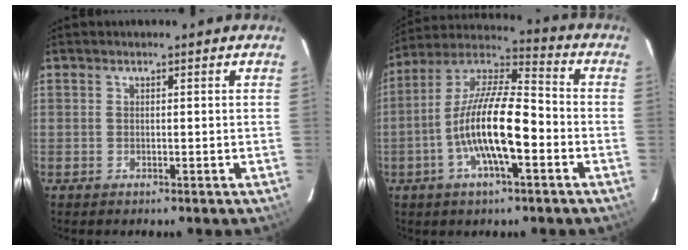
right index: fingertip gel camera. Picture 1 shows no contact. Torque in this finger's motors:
{"motor_torque": [0.71, -0.13, 1.05, 0.21]}